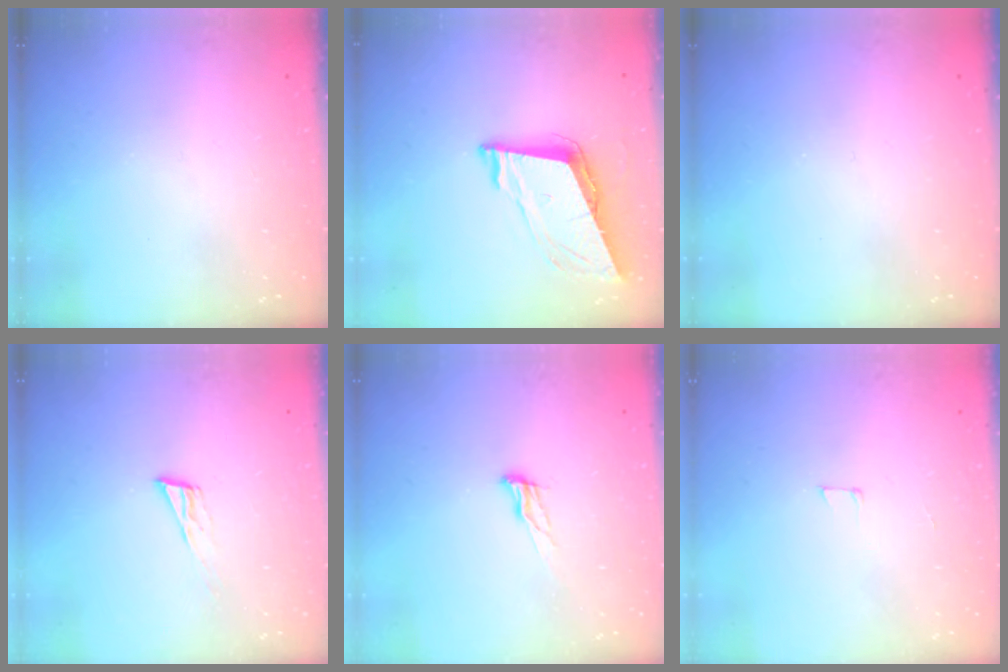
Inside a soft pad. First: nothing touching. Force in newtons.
{"total": 9.0, "press": 8.4, "slide": 3.2}
{"total": 0.0}
{"total": 5.9, "press": 5.8, "slide": 0.7}
{"total": 7.9, "press": 7.6, "slide": 2.2}
{"total": 3.0, "press": 3.0, "slide": 0.2}